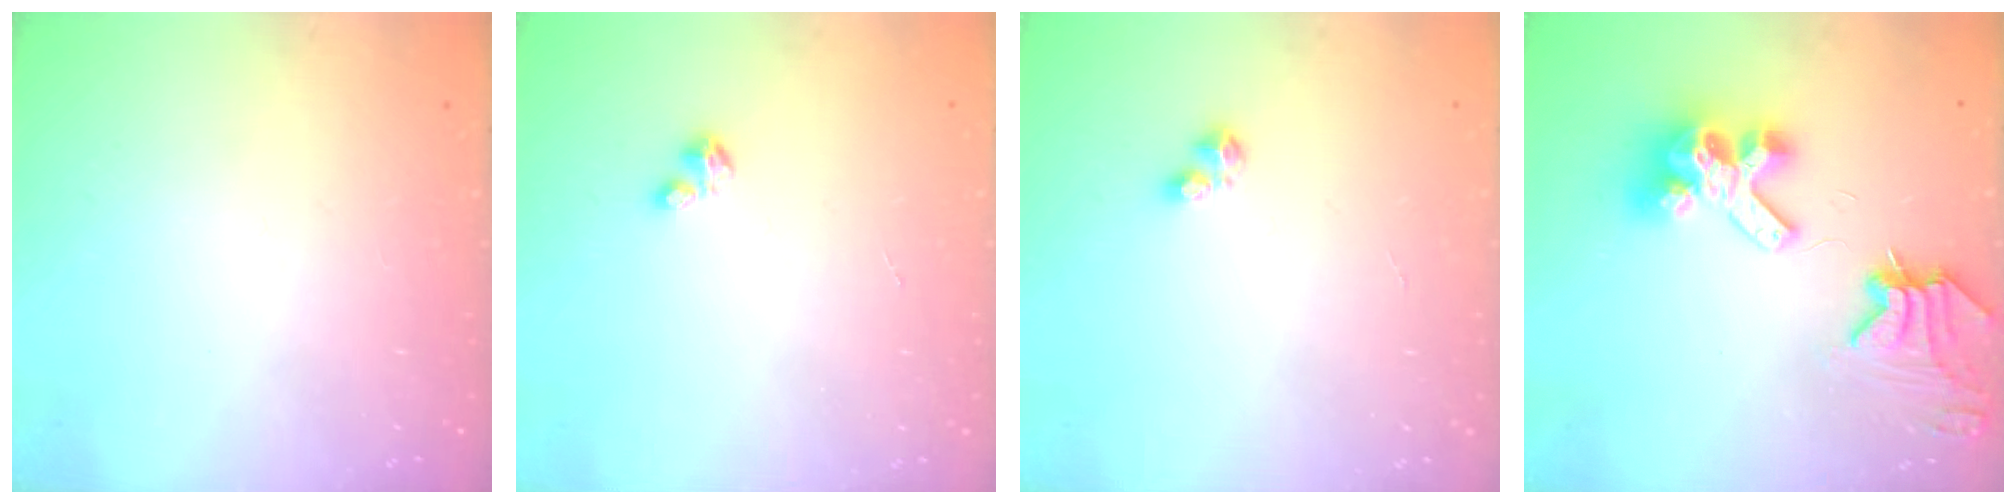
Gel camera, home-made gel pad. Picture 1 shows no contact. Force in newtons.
{"total": 1.7, "press": 1.7, "slide": 0.2}
{"total": 2.5, "press": 2.5, "slide": 0.4}
{"total": 11.6, "press": 11.5, "slide": 0.9}